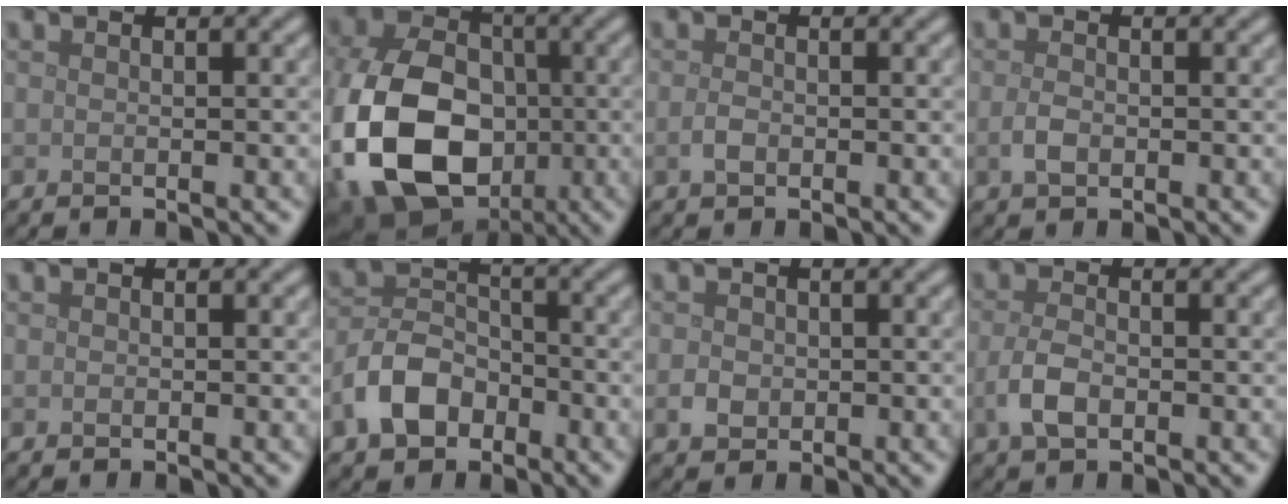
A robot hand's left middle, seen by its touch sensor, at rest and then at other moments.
{"total": 14.2, "force": [-3.6, 10.1, 9.4], "torque": [-0.215, -0.024, -0.070]}
{"total": 1.0, "force": [-0.3, 0.7, 0.7], "torque": [-0.018, -0.002, -0.008]}
{"total": 1.5, "force": [-0.3, 0.9, 1.1], "torque": [-0.024, -0.001, -0.007]}
{"total": 0.0}
{"total": 5.0, "force": [-2.6, 3.4, 2.6], "torque": [-0.051, 0.002, -0.055]}
{"total": 1.4, "force": [-0.2, 1.3, 0.6], "torque": [-0.007, -0.003, -0.007]}
{"total": 2.7, "force": [-0.8, 1.6, 2.1], "torque": [-0.046, -0.002, -0.017]}